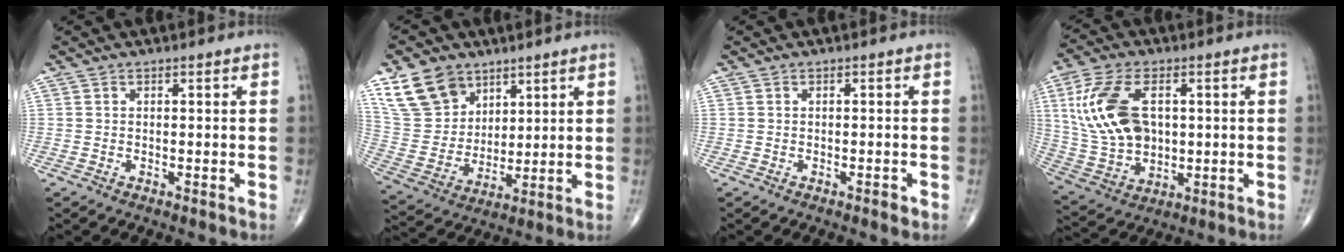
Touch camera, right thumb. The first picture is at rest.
{"total": 13.4, "force": [8.1, 9.4, 5.0], "torque": [-0.072, -0.035, 0.170]}
{"total": 0.9, "force": [-0.5, 0.4, 0.7], "torque": [-0.011, -0.002, -0.008]}
{"total": 16.0, "force": [3.3, 9.7, 12.3], "torque": [-0.241, -0.004, 0.071]}